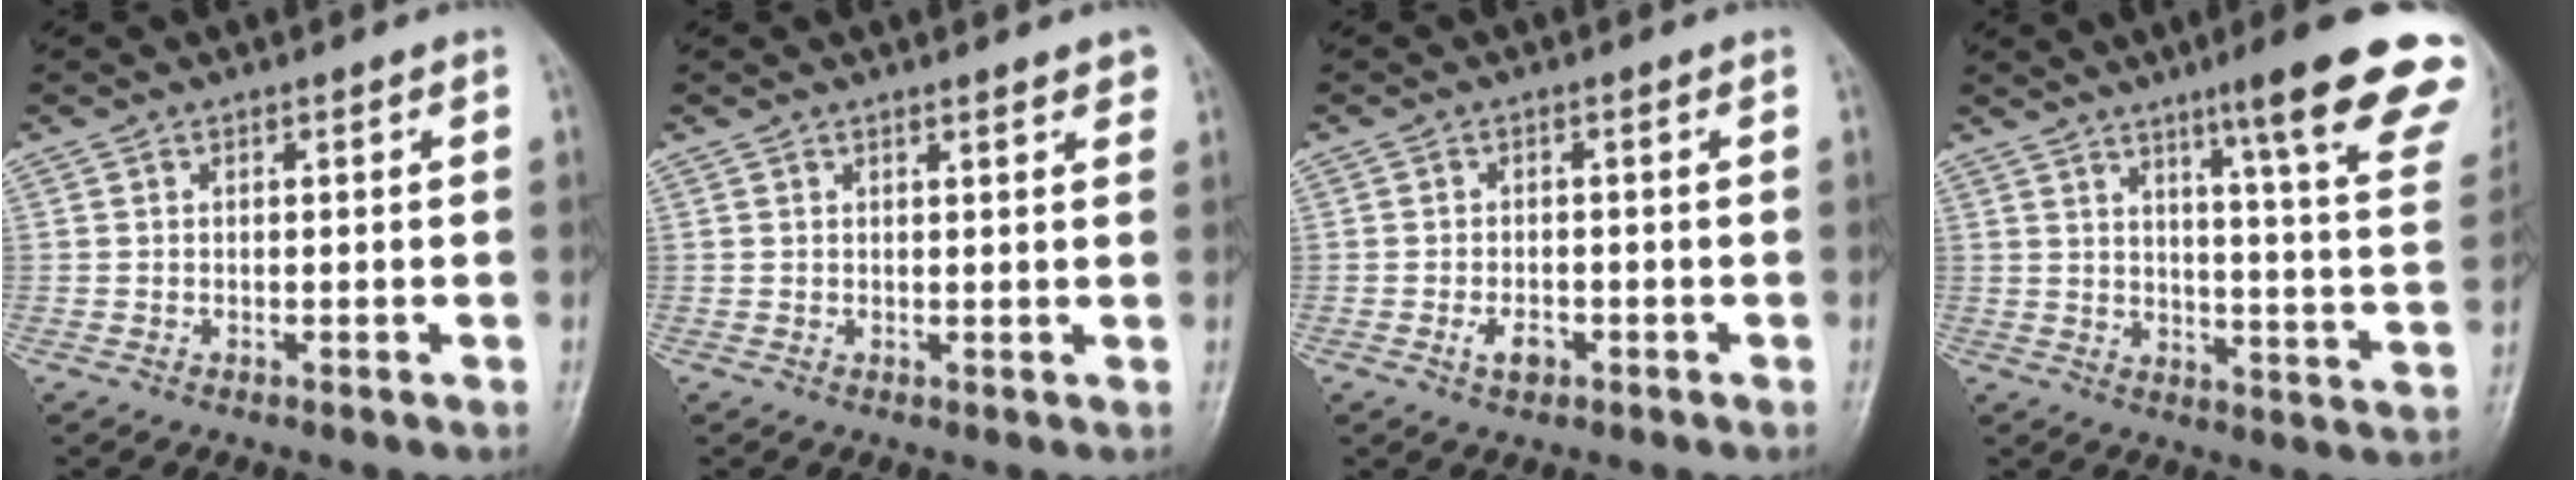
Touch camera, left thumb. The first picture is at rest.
{"total": 2.5, "force": [1.9, 0.5, 1.5], "torque": [-0.012, -0.005, 0.022]}
{"total": 2.7, "force": [-1.2, 1.5, 1.9], "torque": [-0.032, 0.004, -0.018]}
{"total": 21.3, "force": [13.7, 1.7, 16.3], "torque": [-0.194, -0.067, 0.173]}